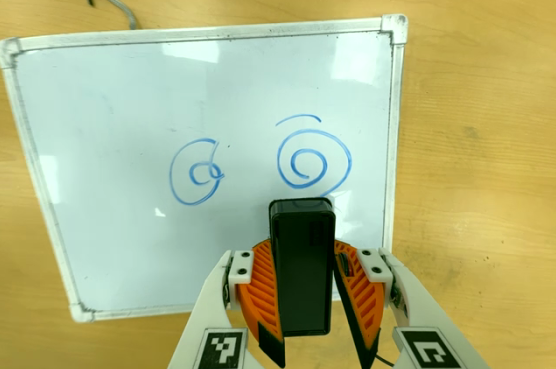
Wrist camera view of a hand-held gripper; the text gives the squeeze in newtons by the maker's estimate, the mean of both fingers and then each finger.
{"total": 7.2, "left": 7.9, "right": 6.5}